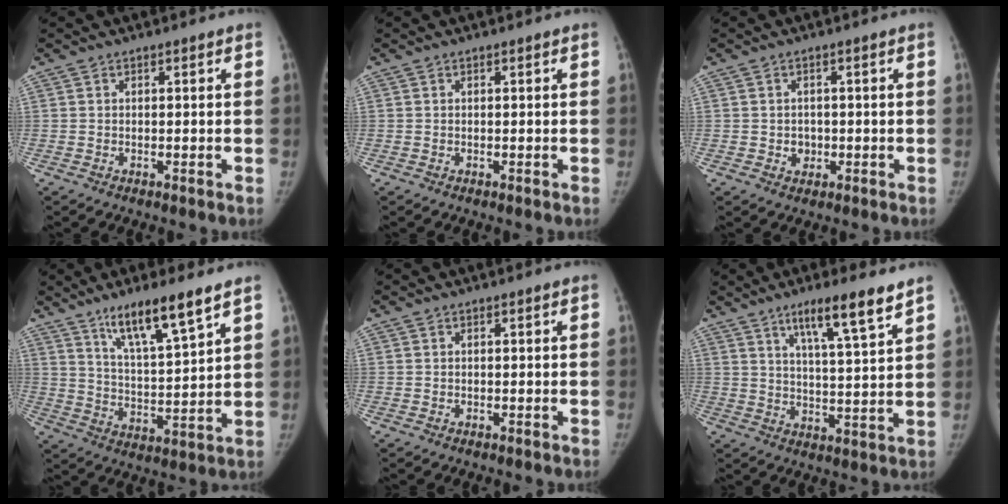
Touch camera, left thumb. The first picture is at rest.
{"total": 0.0}
{"total": 2.5, "force": [-0.7, 2.3, 0.8], "torque": [0.004, 0.004, -0.006]}
{"total": 12.3, "force": [8.3, 1.8, 9.0], "torque": [-0.149, -0.048, 0.151]}
{"total": 0.0}
{"total": 10.4, "force": [6.9, 0.9, 7.8], "torque": [-0.121, -0.037, 0.113]}